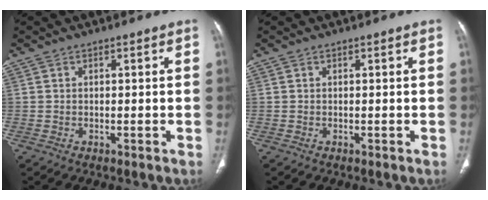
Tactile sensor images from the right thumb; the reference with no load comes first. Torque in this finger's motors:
{"motor_torque": [0.00, 0.00, 0.00, 0.00, 0.03]}